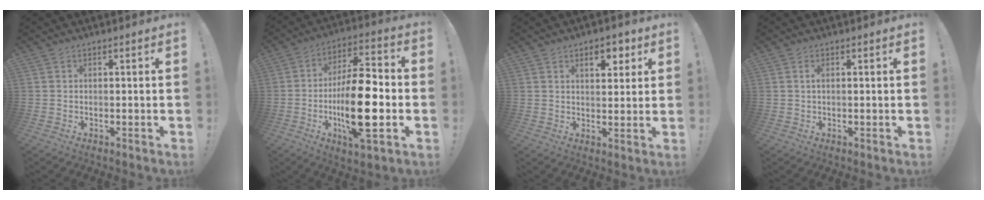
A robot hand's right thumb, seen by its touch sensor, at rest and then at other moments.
{"total": 20.4, "force": [-4.1, 7.1, 18.7], "torque": [-0.338, 0.013, -0.064]}
{"total": 6.2, "force": [3.2, 3.2, 4.1], "torque": [-0.045, -0.009, 0.050]}
{"total": 0.9, "force": [0.2, 0.2, 0.8], "torque": [-0.017, 0.003, 0.002]}